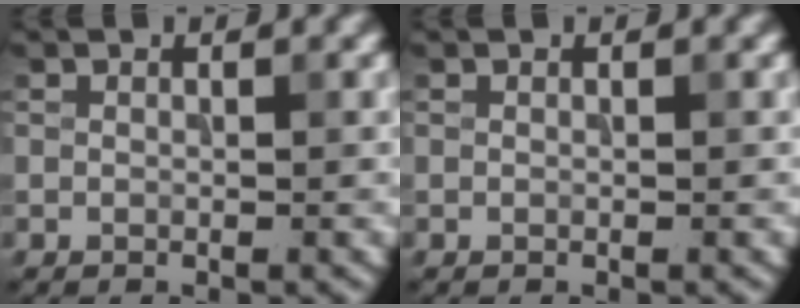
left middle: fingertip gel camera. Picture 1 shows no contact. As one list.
[{"total": 0.0}]